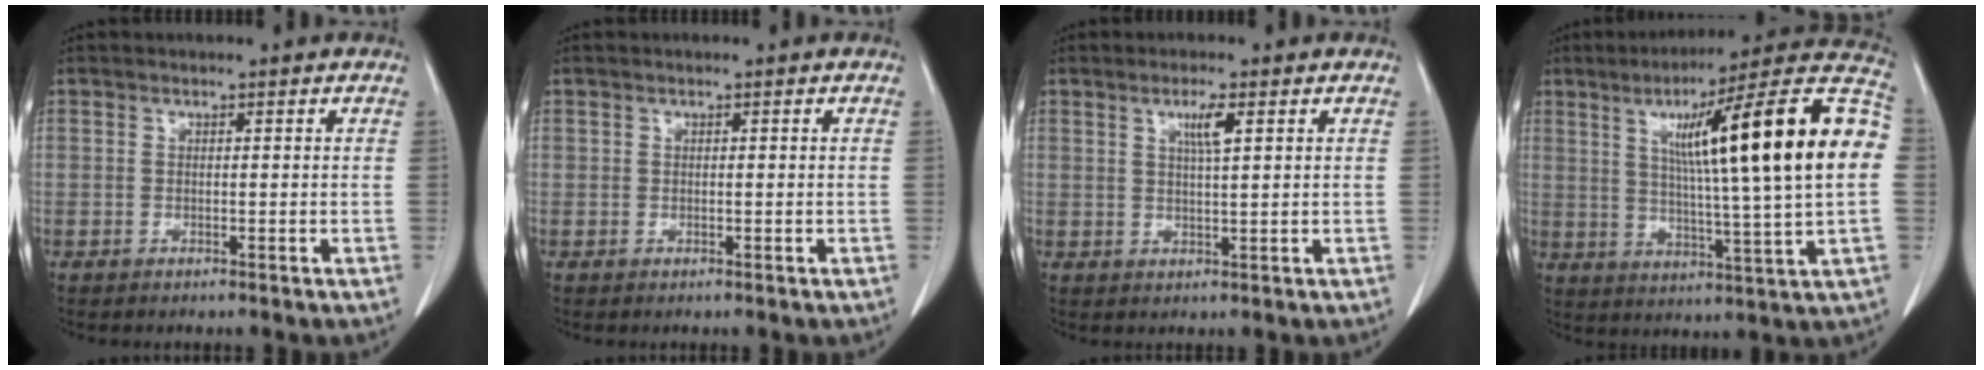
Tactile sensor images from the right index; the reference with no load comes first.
{"total": 0.0}
{"total": 3.2, "force": [1.4, 0.1, 2.9], "torque": [-0.053, -0.001, 0.024]}
{"total": 24.3, "force": [4.3, 0.5, 23.9], "torque": [-0.325, 0.034, 0.054]}